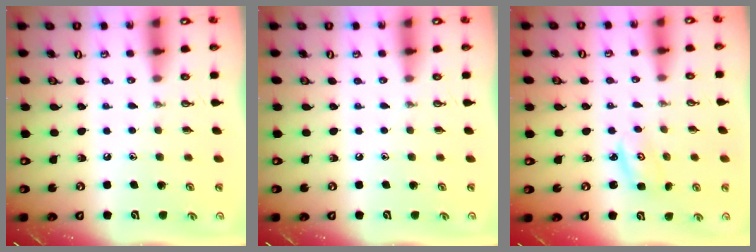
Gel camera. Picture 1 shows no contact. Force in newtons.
{"total": 0.0}
{"total": 2.2, "press": 2.2, "slide": 0.2}